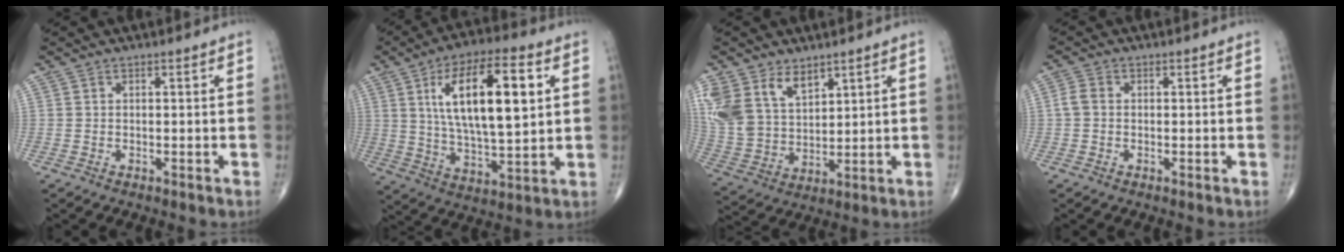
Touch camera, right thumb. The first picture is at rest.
{"total": 19.2, "force": [5.3, 7.1, 17.0], "torque": [-0.275, -0.006, 0.090]}
{"total": 14.7, "force": [7.8, 9.4, 8.1], "torque": [-0.163, -0.021, 0.170]}
{"total": 2.3, "force": [-0.1, 1.7, 1.5], "torque": [-0.030, 0.005, -0.007]}